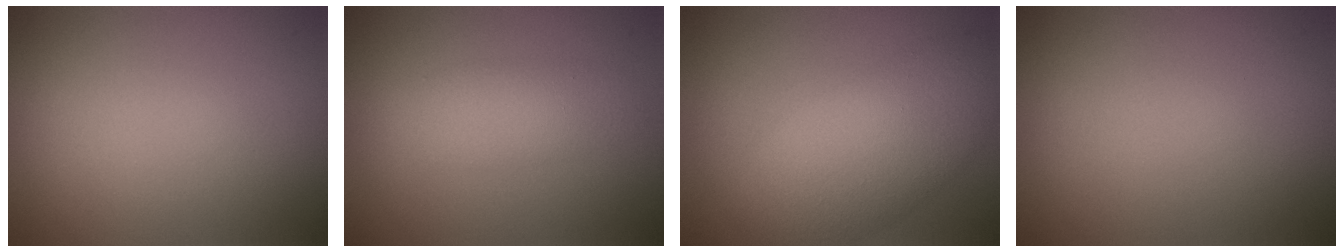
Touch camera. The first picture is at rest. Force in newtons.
{"total": 2.7, "press": 2.7, "slide": 0.1}
{"total": 6.7, "press": 6.7, "slide": 0.4}
{"total": 0.0}